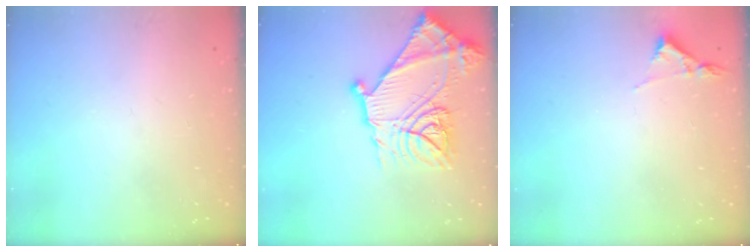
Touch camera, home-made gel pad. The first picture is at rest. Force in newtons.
{"total": 23.5, "press": 23.4, "slide": 1.6}
{"total": 3.2, "press": 3.2, "slide": 0.5}